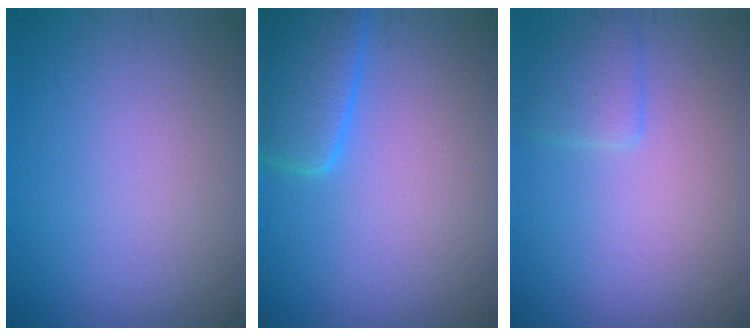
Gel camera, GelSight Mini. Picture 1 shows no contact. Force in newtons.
{"total": 5.2, "press": 5.1, "slide": 0.5}
{"total": 1.9, "press": 1.9, "slide": 0.1}